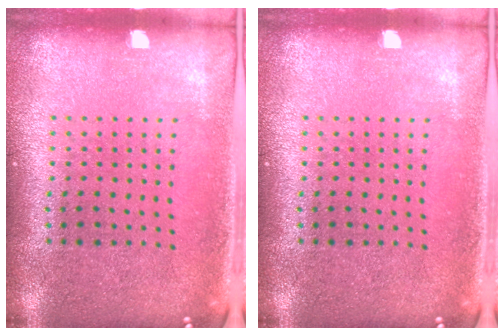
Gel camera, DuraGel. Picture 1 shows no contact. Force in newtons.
{"total": 0.0}